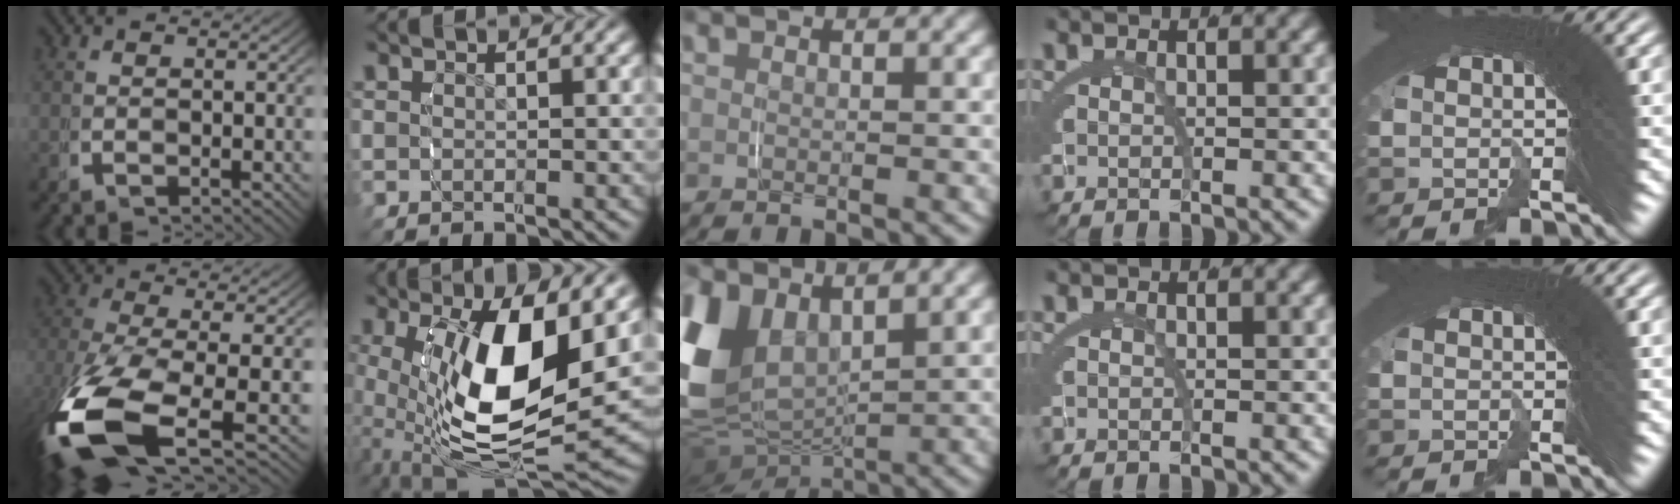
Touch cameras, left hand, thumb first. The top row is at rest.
{"thumb": {"total": 12.7, "force": [-4.2, 6.6, 10.0], "torque": [-0.239, -0.050, -0.036]}, "index": {"total": 13.4, "force": [-0.4, 6.7, 11.6], "torque": [-0.223, -0.032, 0.013]}, "middle": {"total": 14.0, "force": [0.4, 10.5, 9.3], "torque": [-0.225, -0.029, 0.016]}}